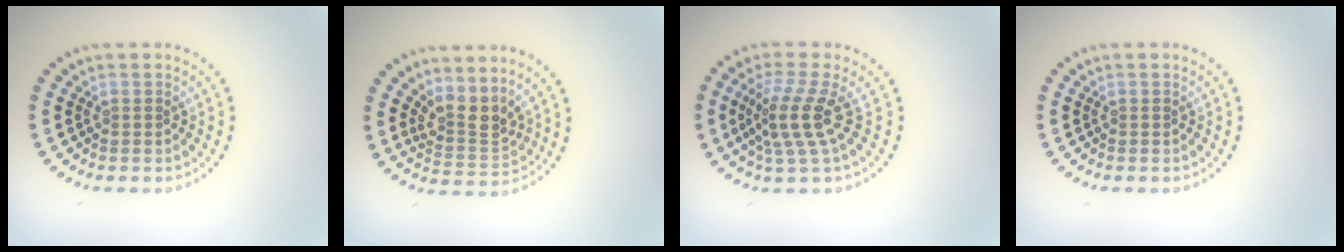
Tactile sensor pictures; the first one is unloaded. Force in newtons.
{"total": 3.1, "press": 2.2, "slide": 2.2}
{"total": 3.7, "press": 2.7, "slide": 2.5}
{"total": 0.0}